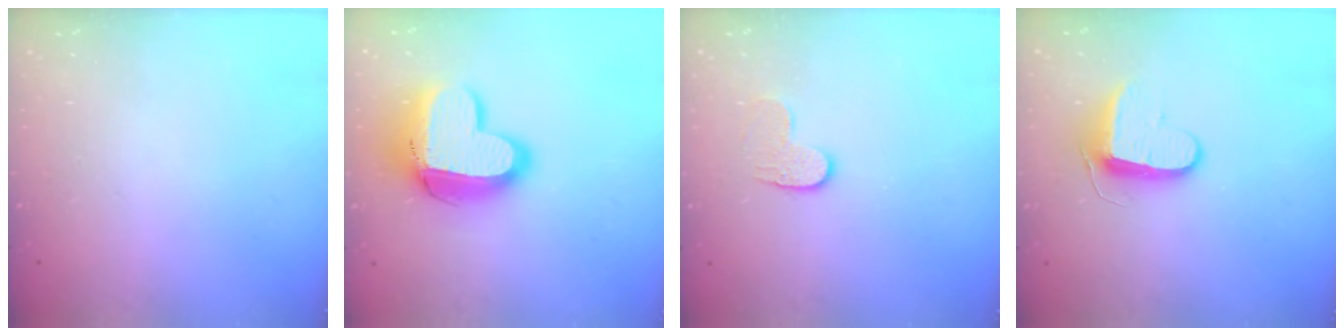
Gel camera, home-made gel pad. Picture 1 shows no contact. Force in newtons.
{"total": 16.3, "press": 16.2, "slide": 1.4}
{"total": 5.7, "press": 5.7, "slide": 0.5}
{"total": 9.5, "press": 9.5, "slide": 0.6}